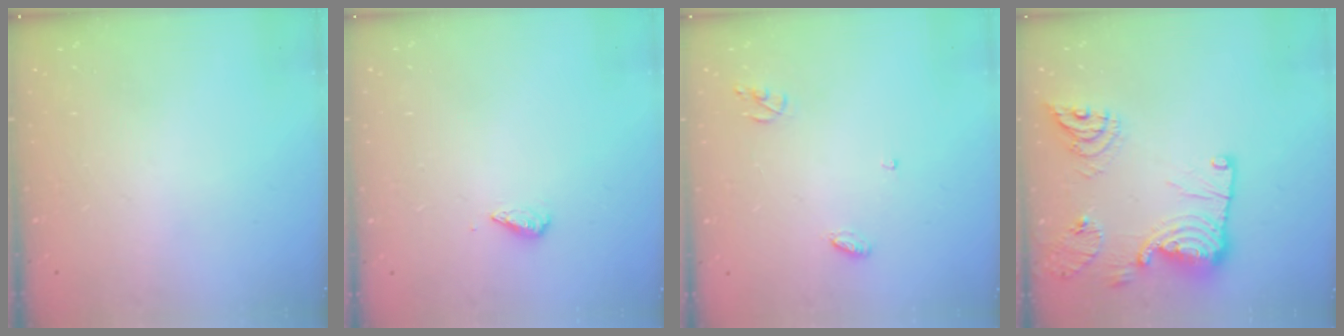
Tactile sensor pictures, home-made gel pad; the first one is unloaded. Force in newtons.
{"total": 2.9, "press": 2.9, "slide": 0.4}
{"total": 4.7, "press": 4.7, "slide": 0.1}
{"total": 19.2, "press": 19.2, "slide": 1.1}